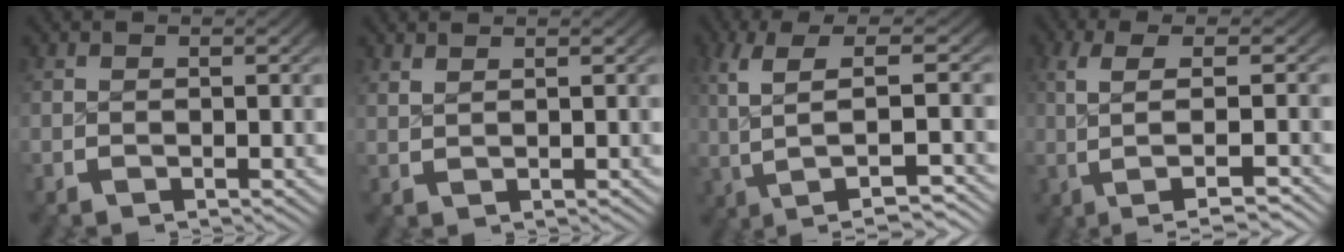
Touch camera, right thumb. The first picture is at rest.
{"total": 1.4, "force": [1.4, 0.0, 0.4], "torque": [-0.004, 0.005, 0.030]}
{"total": 8.8, "force": [1.3, 3.5, 8.0], "torque": [-0.149, 0.007, 0.026]}
{"total": 7.5, "force": [0.2, 2.6, 7.0], "torque": [-0.125, 0.012, 0.005]}